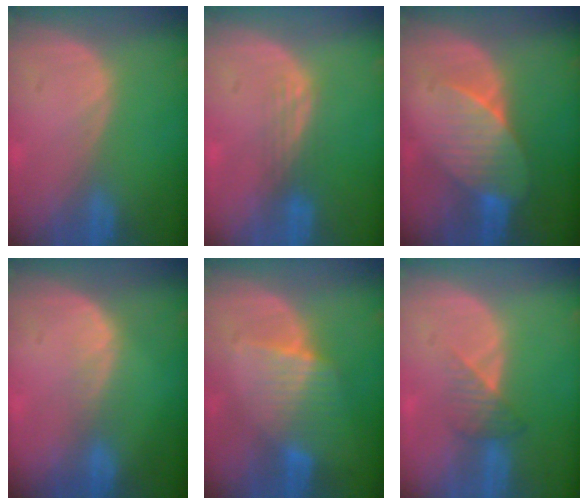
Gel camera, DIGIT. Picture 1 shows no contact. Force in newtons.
{"total": 2.9, "press": 2.5, "slide": 1.5}
{"total": 7.3, "press": 6.9, "slide": 2.5}
{"total": 2.3, "press": 1.6, "slide": 1.6}
{"total": 6.5, "press": 5.7, "slide": 3.2}
{"total": 3.4, "press": 3.0, "slide": 1.5}